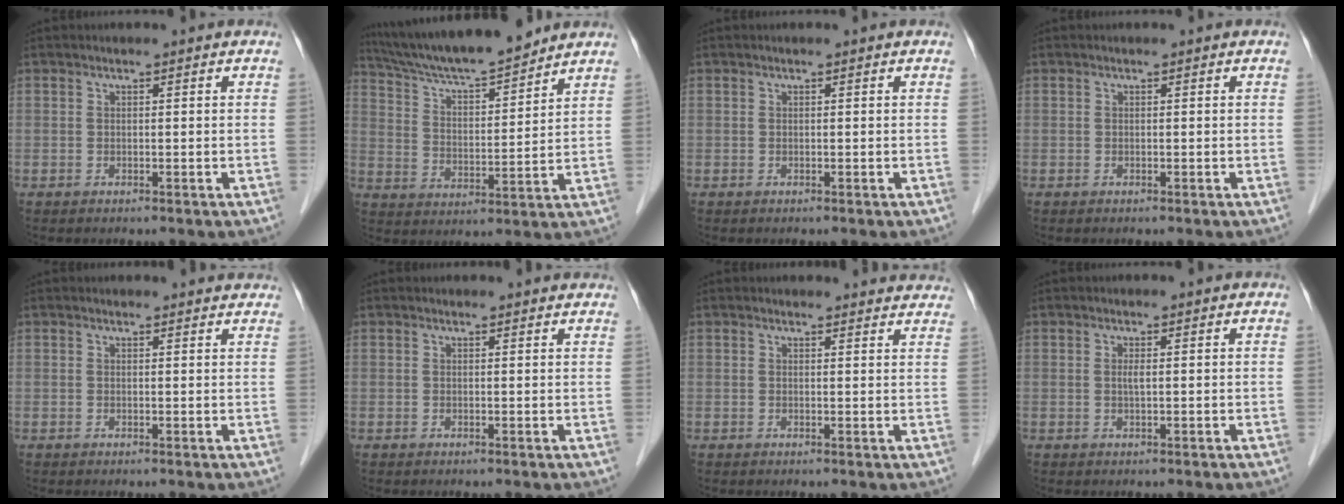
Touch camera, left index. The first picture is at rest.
{"total": 14.8, "force": [13.4, 1.3, 6.3], "torque": [-0.114, 0.008, 0.230]}
{"total": 0.0}
{"total": 0.0}
{"total": 3.9, "force": [3.8, 0.7, 0.6], "torque": [-0.007, 0.004, 0.031]}
{"total": 2.7, "force": [2.6, 0.5, 0.4], "torque": [-0.010, 0.006, 0.022]}
{"total": 7.3, "force": [7.2, 1.3, 0.9], "torque": [0.014, -0.005, 0.052]}
{"total": 0.9, "force": [-0.2, 0.0, 0.9], "torque": [-0.022, -0.005, -0.002]}